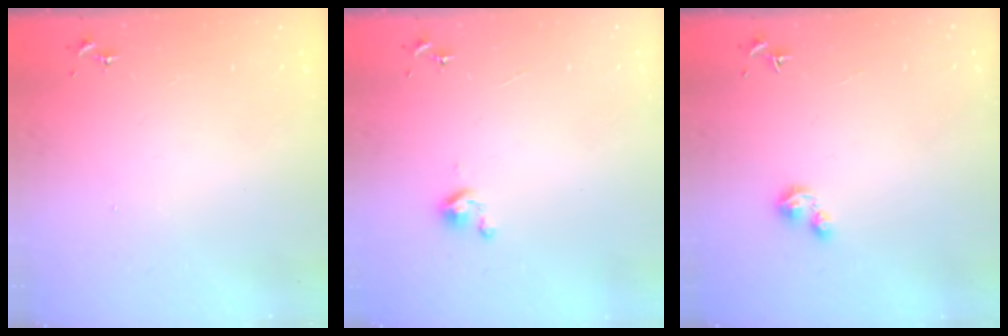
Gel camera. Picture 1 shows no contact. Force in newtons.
{"total": 4.0, "press": 4.0, "slide": 0.2}
{"total": 2.2, "press": 2.2, "slide": 0.2}